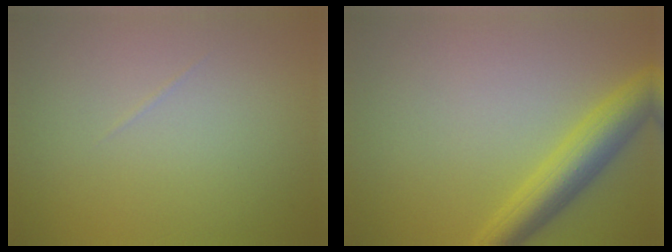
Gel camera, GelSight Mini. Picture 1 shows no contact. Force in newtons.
{"total": 4.8, "press": 4.8, "slide": 0.1}